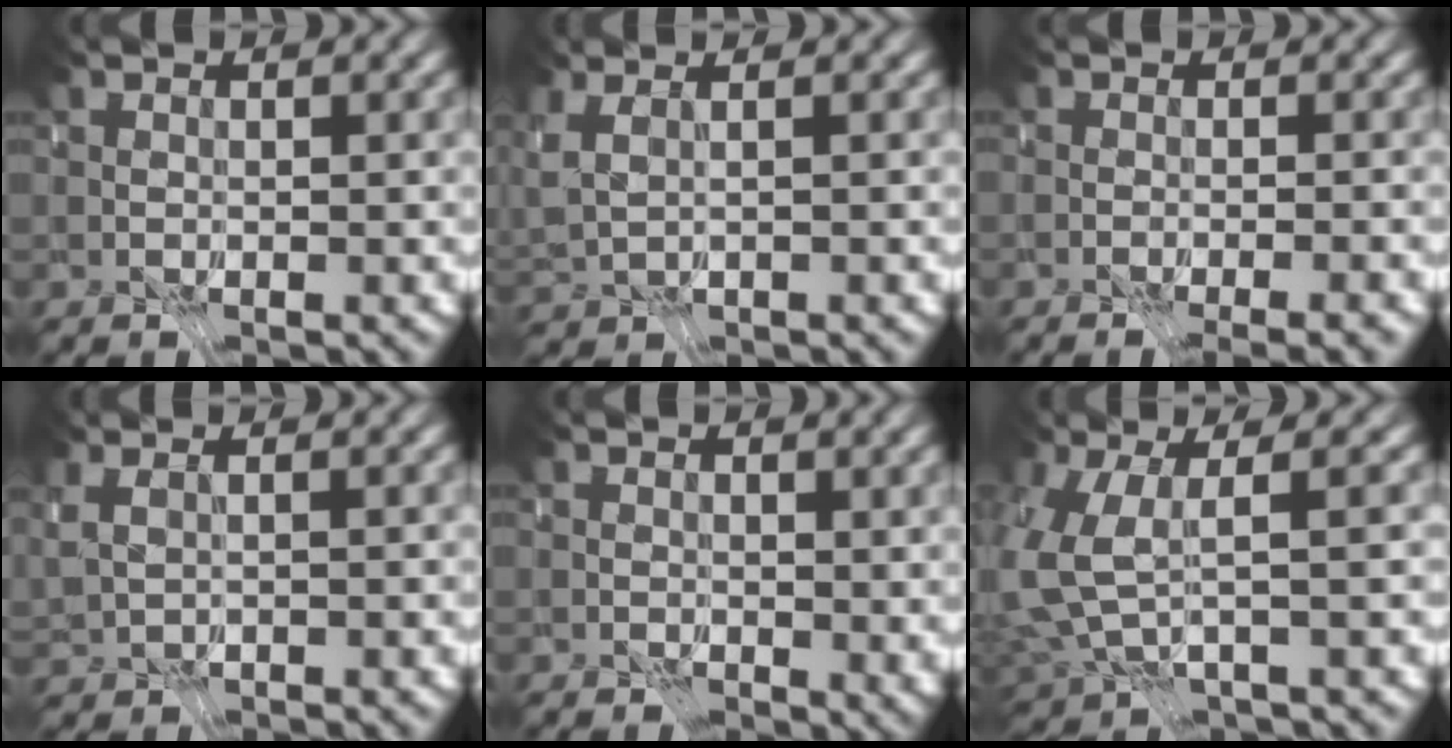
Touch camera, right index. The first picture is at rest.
{"total": 1.8, "force": [-0.7, -1.6, 0.2], "torque": [-0.014, -0.010, 0.006]}
{"total": 3.0, "force": [-2.7, 0.3, 1.4], "torque": [0.009, -0.007, -0.047]}
{"total": 2.0, "force": [-1.0, -1.7, -0.4], "torque": [-0.004, -0.014, -0.004]}
{"total": 2.5, "force": [0.6, 1.8, 1.6], "torque": [-0.021, -0.012, 0.005]}
{"total": 4.2, "force": [-2.4, -0.4, 3.5], "torque": [-0.101, -0.044, -0.021]}